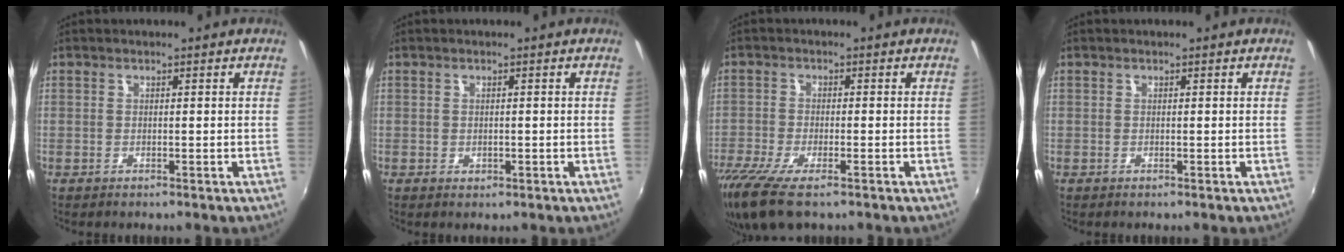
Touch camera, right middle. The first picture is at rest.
{"total": 2.4, "force": [-0.5, 2.0, 1.3], "torque": [-0.023, -0.002, -0.002]}
{"total": 10.3, "force": [-7.1, 2.5, 7.1], "torque": [-0.163, -0.043, -0.133]}
{"total": 0.0}